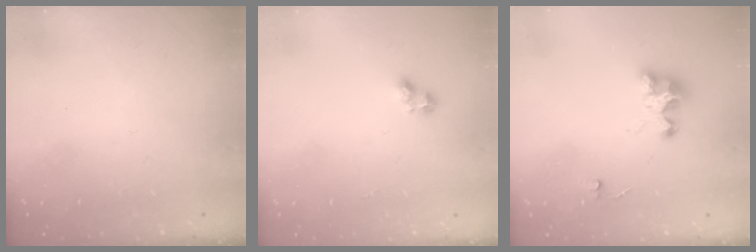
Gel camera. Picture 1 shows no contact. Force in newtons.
{"total": 2.5, "press": 2.5, "slide": 0.2}
{"total": 4.9, "press": 4.8, "slide": 0.2}